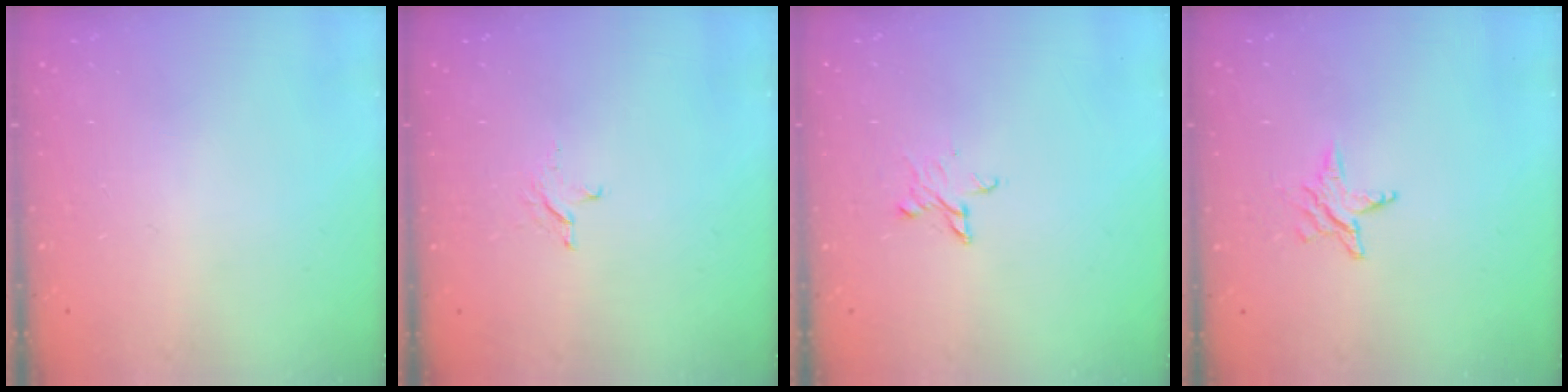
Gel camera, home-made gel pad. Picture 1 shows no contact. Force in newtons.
{"total": 3.0, "press": 3.0, "slide": 0.3}
{"total": 5.1, "press": 5.1, "slide": 0.5}
{"total": 4.0, "press": 3.9, "slide": 0.4}